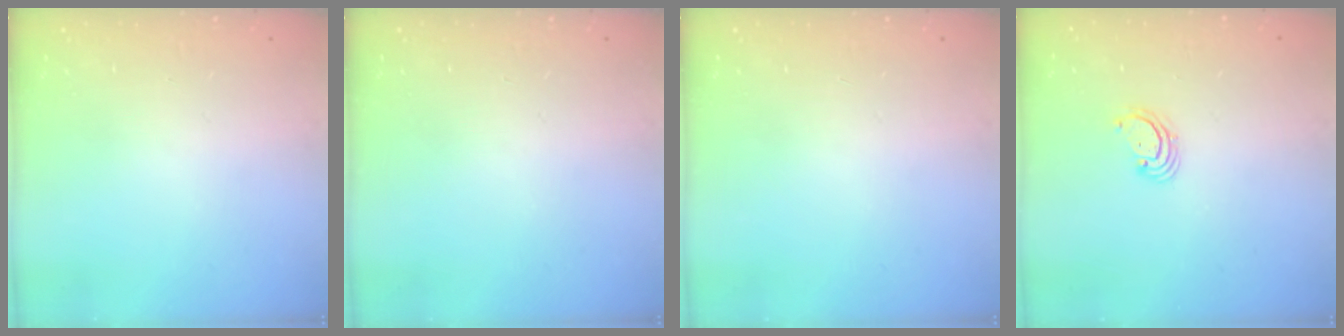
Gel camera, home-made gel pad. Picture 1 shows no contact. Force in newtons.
{"total": 0.0}
{"total": 0.0}
{"total": 2.6, "press": 2.6, "slide": 0.3}